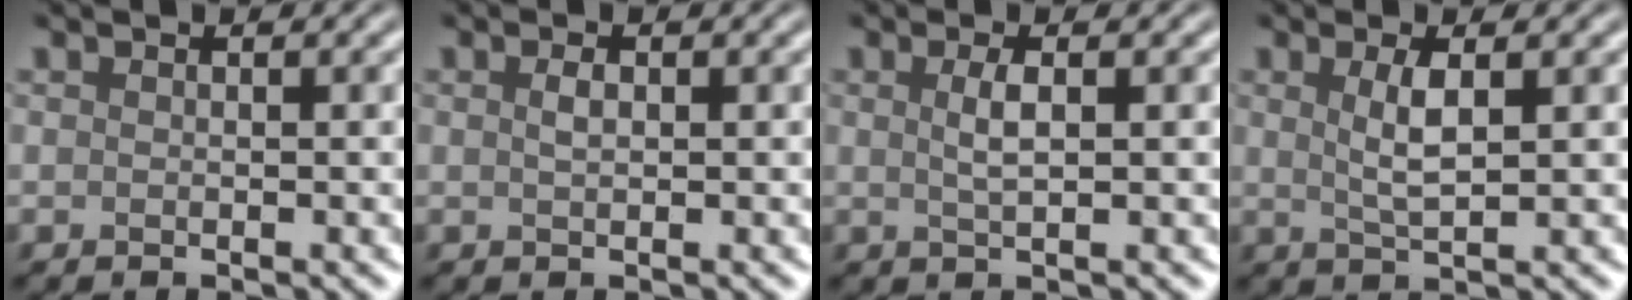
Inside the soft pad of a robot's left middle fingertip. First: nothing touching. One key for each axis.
{"total": 1.0, "fx": 0.3, "fy": 0.5, "fz": 0.8, "tx": -0.019, "ty": 0.001, "tz": 0.006}
{"total": 1.9, "fx": 0.5, "fy": 0.5, "fz": 1.7, "tx": -0.033, "ty": 0.002, "tz": 0.010}
{"total": 2.6, "fx": 0.8, "fy": 0.7, "fz": 2.4, "tx": -0.047, "ty": -0.002, "tz": 0.017}